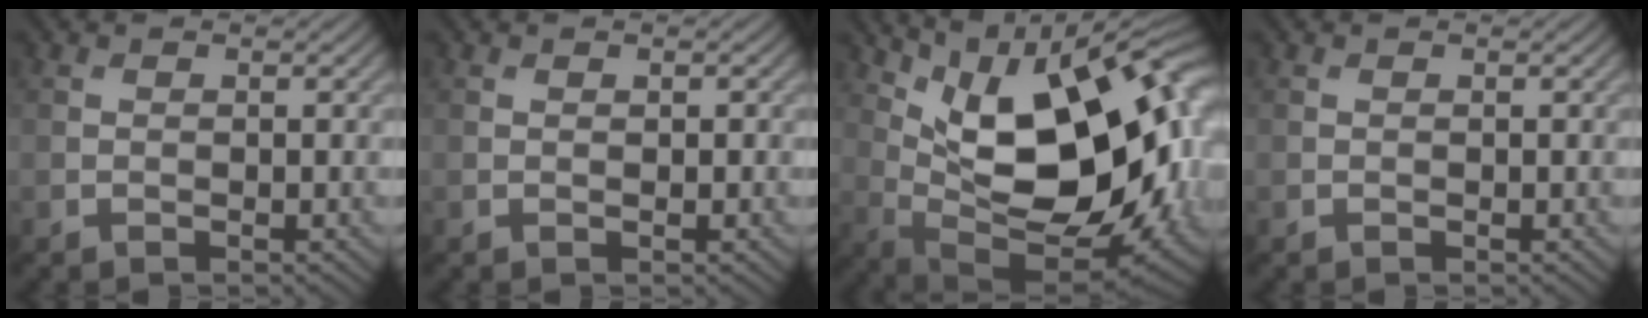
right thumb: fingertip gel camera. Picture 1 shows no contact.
{"total": 0.6, "force": [0.1, 0.2, 0.6], "torque": [-0.008, -0.001, 0.002]}
{"total": 20.7, "force": [5.4, 9.9, 17.4], "torque": [-0.267, 0.021, 0.095]}
{"total": 0.0}